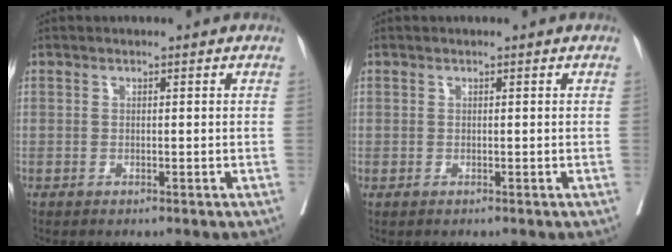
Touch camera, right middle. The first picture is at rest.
{"total": 0.0}